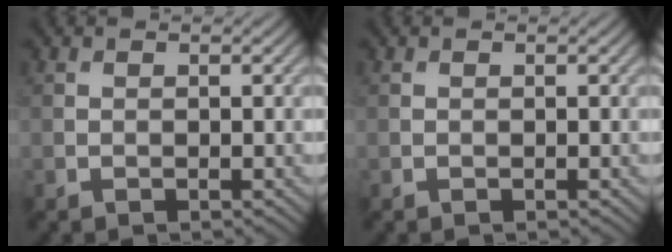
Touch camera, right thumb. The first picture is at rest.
{"total": 0.0}